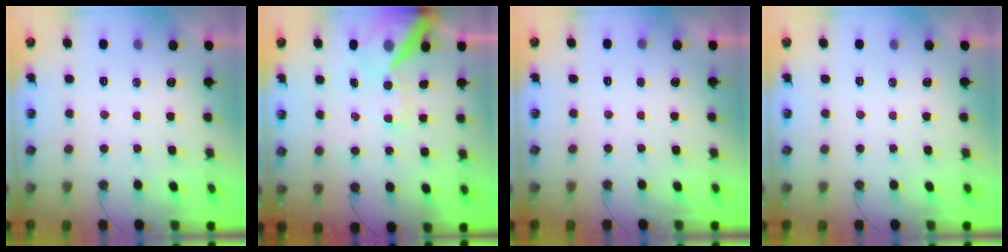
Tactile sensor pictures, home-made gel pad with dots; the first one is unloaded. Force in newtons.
{"total": 16.6, "press": 16.5, "slide": 2.2}
{"total": 3.1, "press": 3.0, "slide": 0.3}
{"total": 0.0}